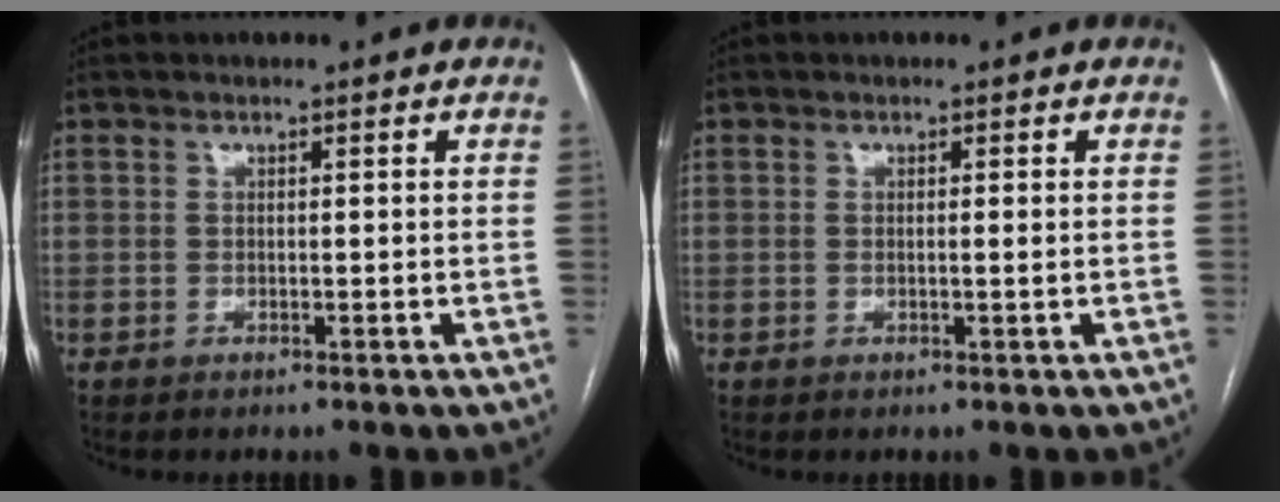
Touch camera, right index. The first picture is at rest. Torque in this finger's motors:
{"motor_torque": [0.10, 0.16, -0.08, 0.00]}